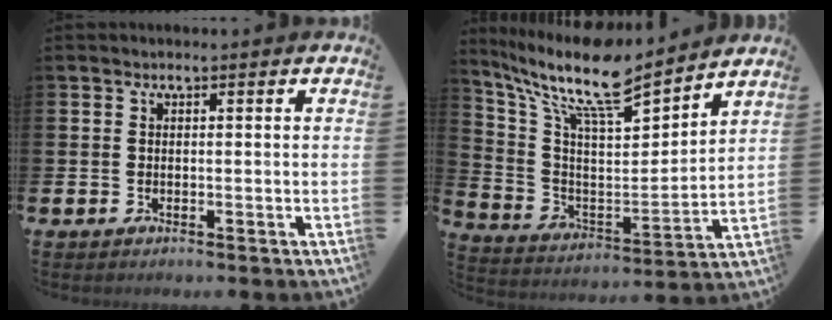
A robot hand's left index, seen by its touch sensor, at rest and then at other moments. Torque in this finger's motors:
{"motor_torque": [0.51, -0.57, 1.05, 0.21]}